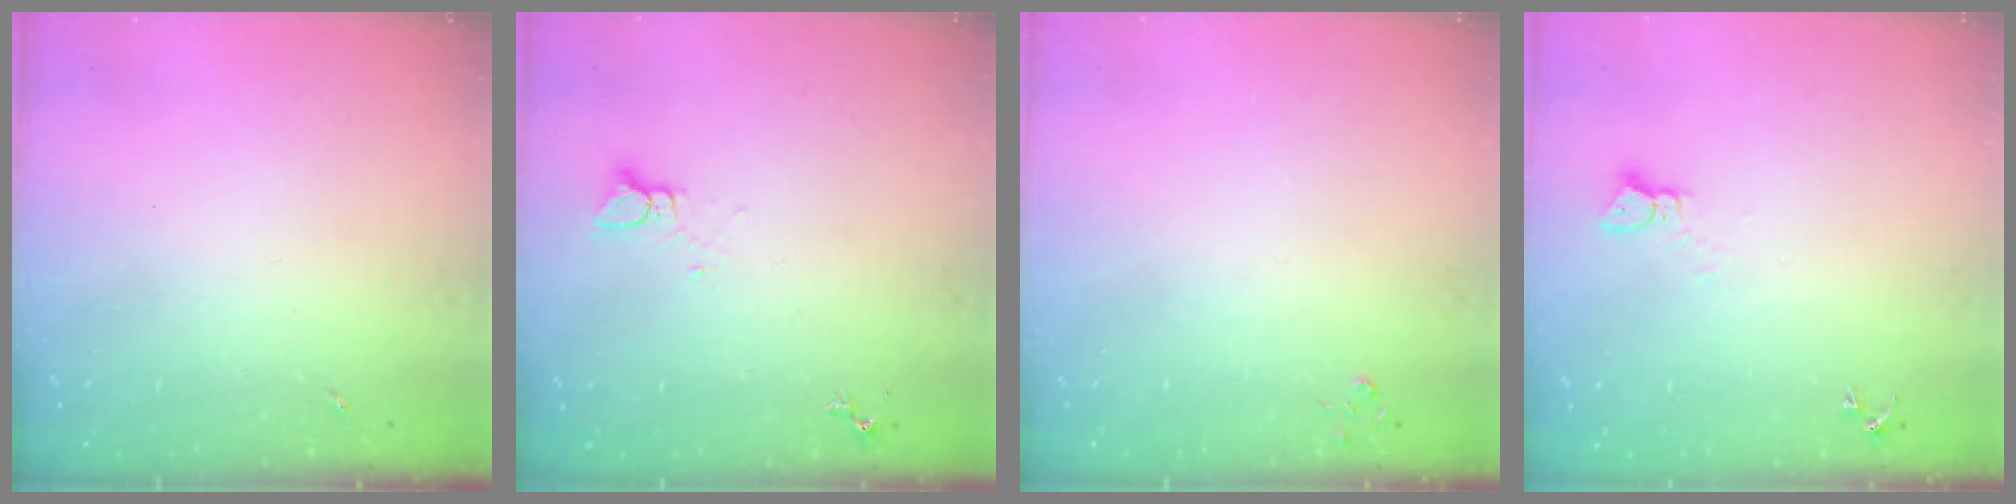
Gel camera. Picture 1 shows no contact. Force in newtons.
{"total": 2.8, "press": 2.8, "slide": 0.1}
{"total": 2.7, "press": 2.7, "slide": 0.3}
{"total": 2.3, "press": 2.3, "slide": 0.3}